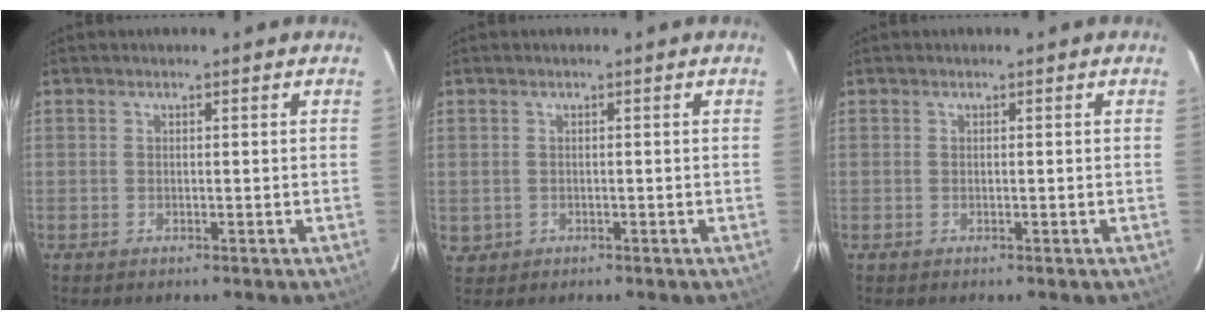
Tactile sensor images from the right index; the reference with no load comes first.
{"total": 2.3, "force": [-0.2, 2.3, 0.3], "torque": [-0.004, 0.000, 0.001]}
{"total": 0.0}